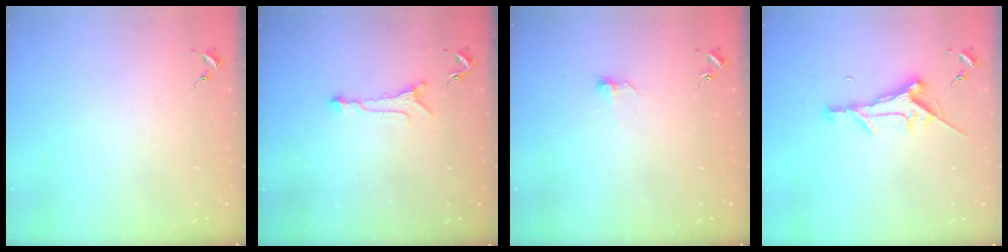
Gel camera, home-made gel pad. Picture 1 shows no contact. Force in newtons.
{"total": 6.2, "press": 6.2, "slide": 0.5}
{"total": 5.5, "press": 5.5, "slide": 0.6}
{"total": 11.6, "press": 11.6, "slide": 1.2}